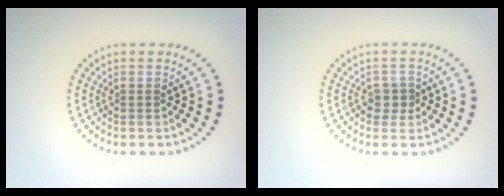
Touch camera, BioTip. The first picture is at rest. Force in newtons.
{"total": 1.4, "press": 1.2, "slide": 0.6}